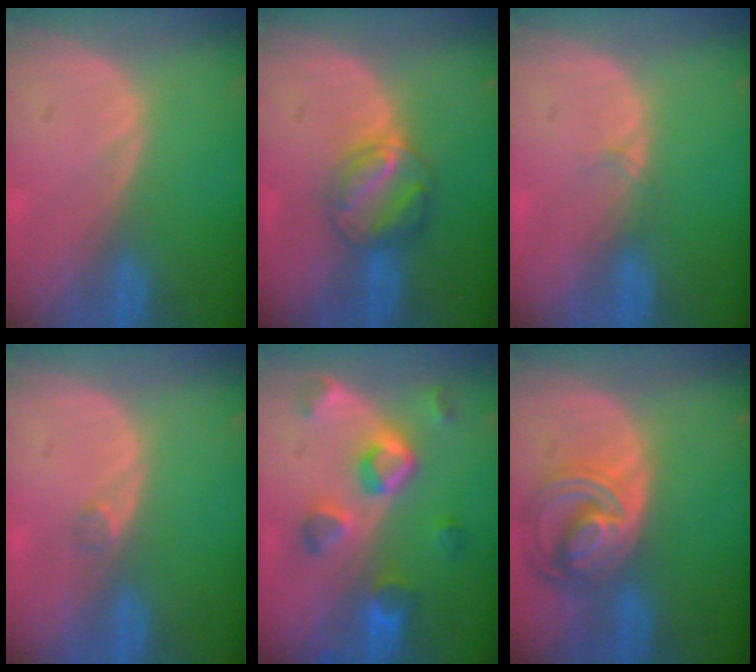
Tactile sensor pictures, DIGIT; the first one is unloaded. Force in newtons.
{"total": 5.8, "press": 5.7, "slide": 1.0}
{"total": 0.9, "press": 0.8, "slide": 0.2}
{"total": 1.2, "press": 1.0, "slide": 0.7}
{"total": 7.3, "press": 7.3, "slide": 0.8}
{"total": 8.6, "press": 7.4, "slide": 4.4}